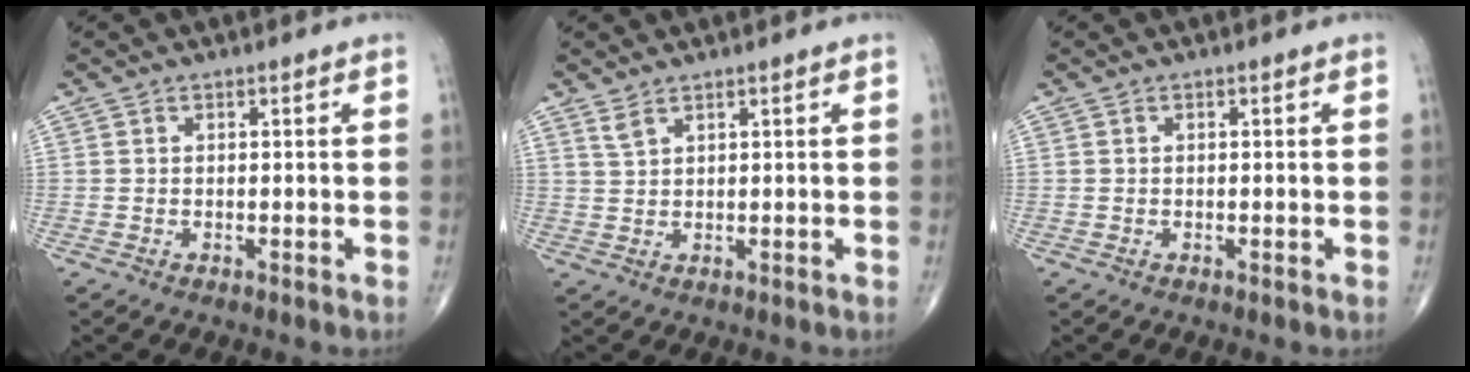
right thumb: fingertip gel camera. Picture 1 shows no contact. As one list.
[{"total": 1.9, "force": [1.5, 0.5, 1.1], "torque": [-0.024, -0.003, 0.036]}, {"total": 0.0}]